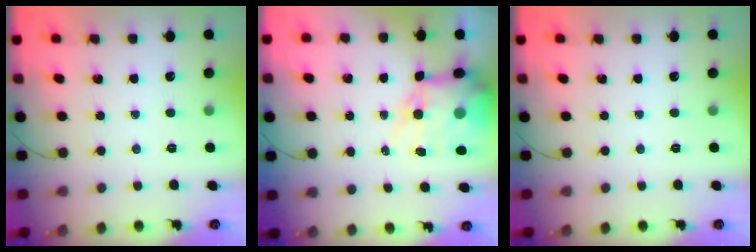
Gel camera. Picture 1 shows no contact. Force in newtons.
{"total": 12.2, "press": 11.9, "slide": 2.8}
{"total": 0.0}